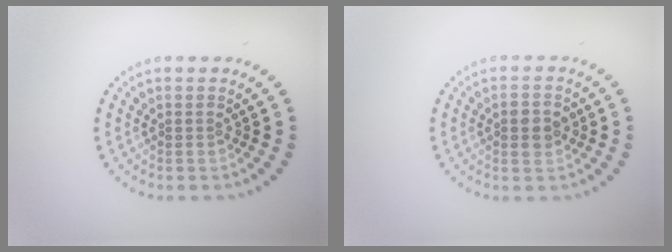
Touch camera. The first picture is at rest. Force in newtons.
{"total": 2.3, "press": 2.3, "slide": 0.1}